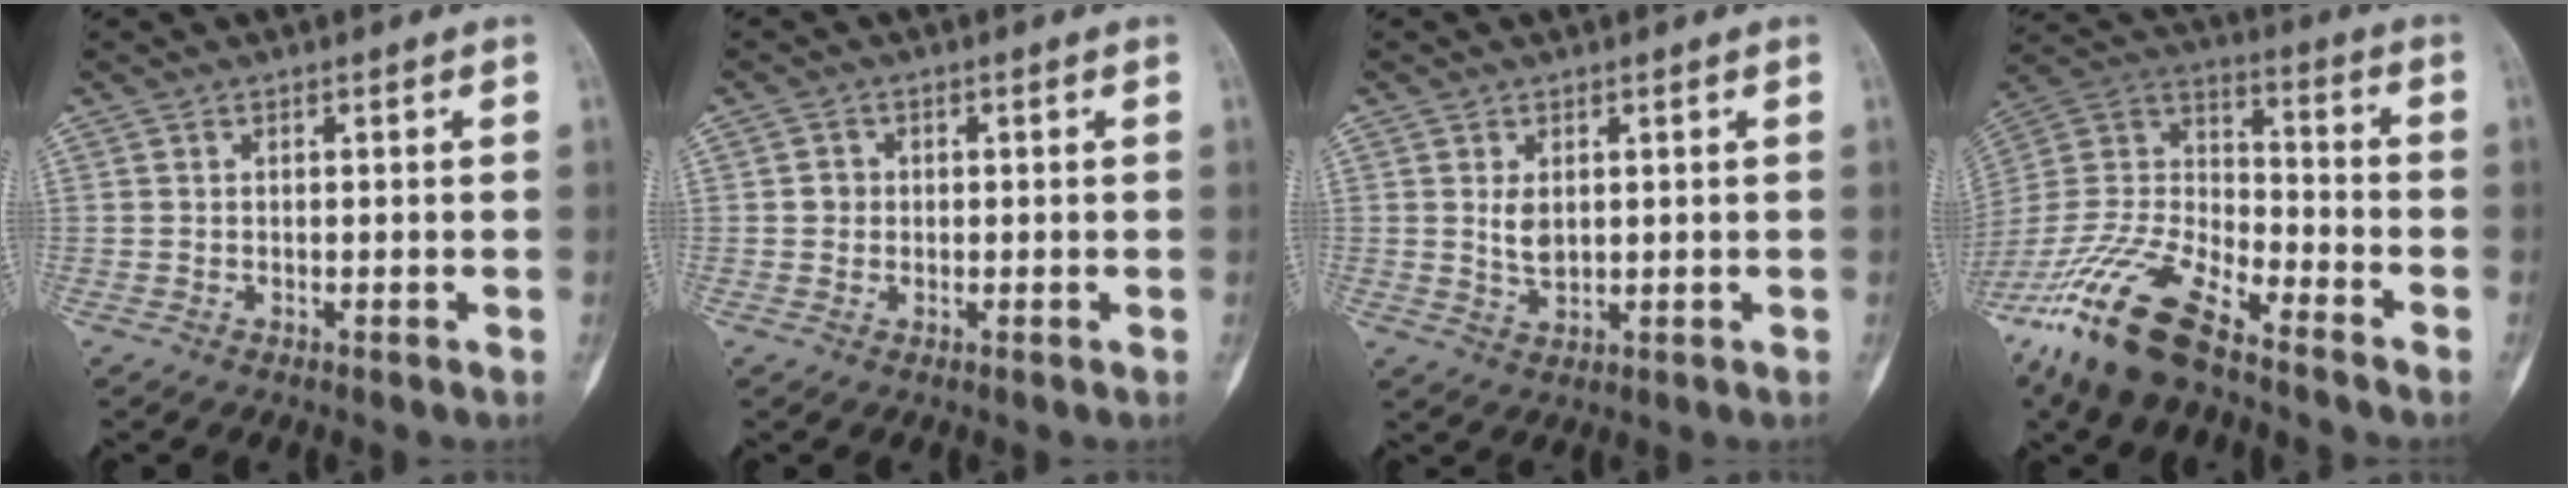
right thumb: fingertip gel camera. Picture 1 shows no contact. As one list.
[{"total": 1.8, "force": [0.0, 1.7, 0.5], "torque": [0.001, 0.005, -0.002]}, {"total": 3.3, "force": [0.8, 2.0, 2.5], "torque": [-0.037, -0.011, 0.021]}, {"total": 20.0, "force": [-14.2, 6.7, 12.3], "torque": [-0.266, 0.047, -0.273]}]